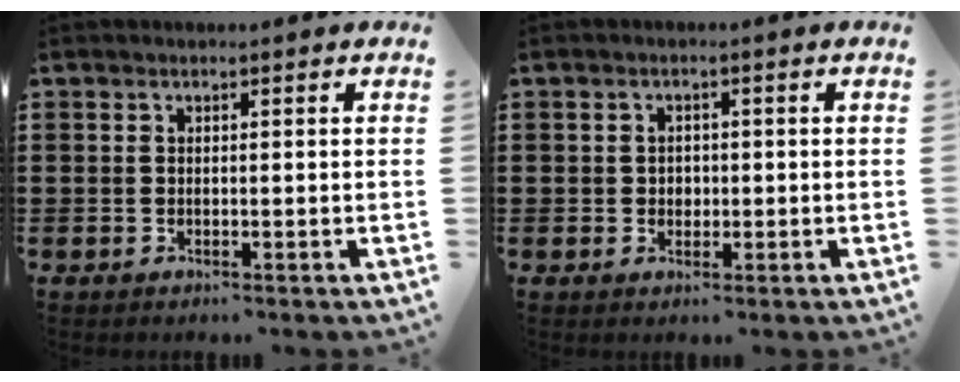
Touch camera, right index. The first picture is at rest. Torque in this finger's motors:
{"motor_torque": [1.30, -0.23, 0.13, 0.01]}